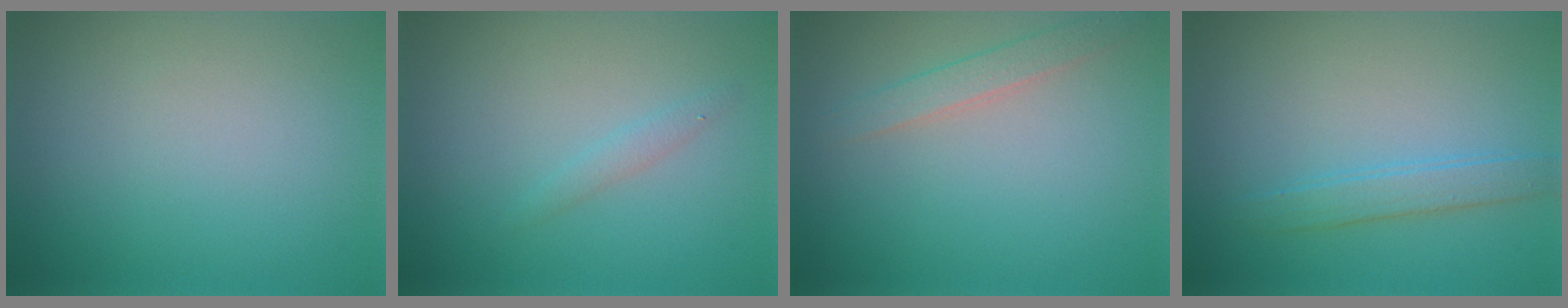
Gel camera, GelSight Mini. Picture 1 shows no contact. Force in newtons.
{"total": 0.9, "press": 0.9, "slide": 0.1}
{"total": 1.7, "press": 1.7, "slide": 0.1}
{"total": 2.1, "press": 2.1, "slide": 0.1}